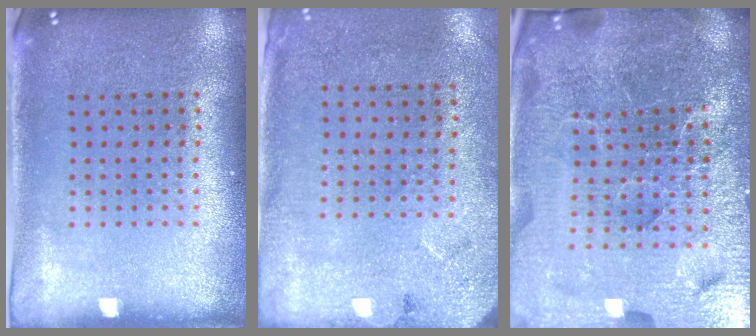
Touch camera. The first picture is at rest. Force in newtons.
{"total": 2.7, "press": 2.2, "slide": 1.6}
{"total": 7.2, "press": 6.2, "slide": 3.7}